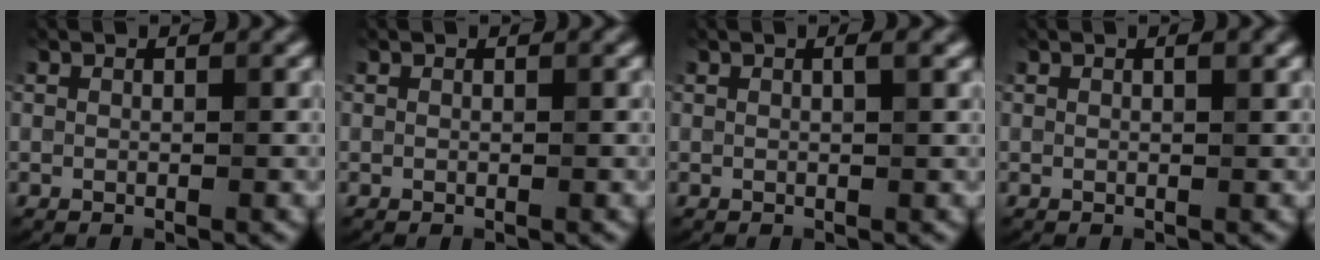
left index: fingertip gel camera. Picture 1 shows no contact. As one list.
[{"total": 0.0}, {"total": 0.8, "force": [0.3, 0.2, 0.8], "torque": [-0.010, 0.004, 0.004]}, {"total": 0.7, "force": [0.3, 0.2, 0.7], "torque": [-0.009, 0.002, 0.005]}]